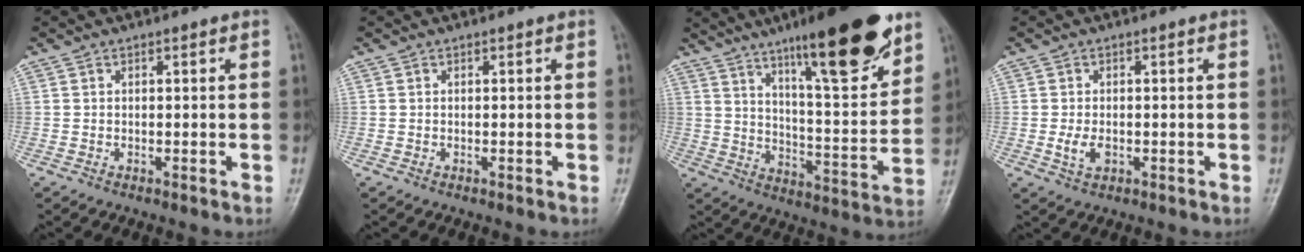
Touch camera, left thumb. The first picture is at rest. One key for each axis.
{"total": 0.0}
{"total": 22.0, "fx": 13.8, "fy": 4.5, "fz": 16.5, "tx": -0.217, "ty": -0.065, "tz": 0.218}
{"total": 3.0, "fx": -0.6, "fy": 1.8, "fz": 2.4, "tx": -0.048, "ty": -0.004, "tz": -0.011}